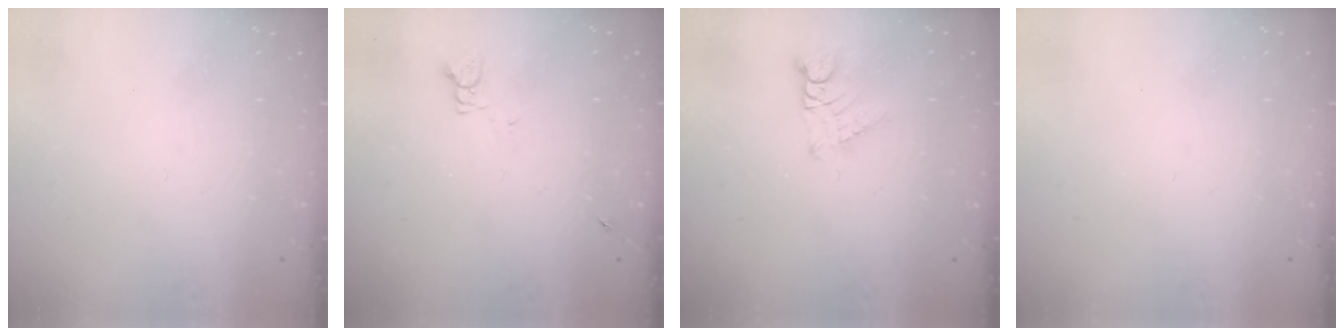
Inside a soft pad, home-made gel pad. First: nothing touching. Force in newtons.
{"total": 2.0, "press": 2.0, "slide": 0.3}
{"total": 1.1, "press": 1.1, "slide": 0.1}
{"total": 0.0}